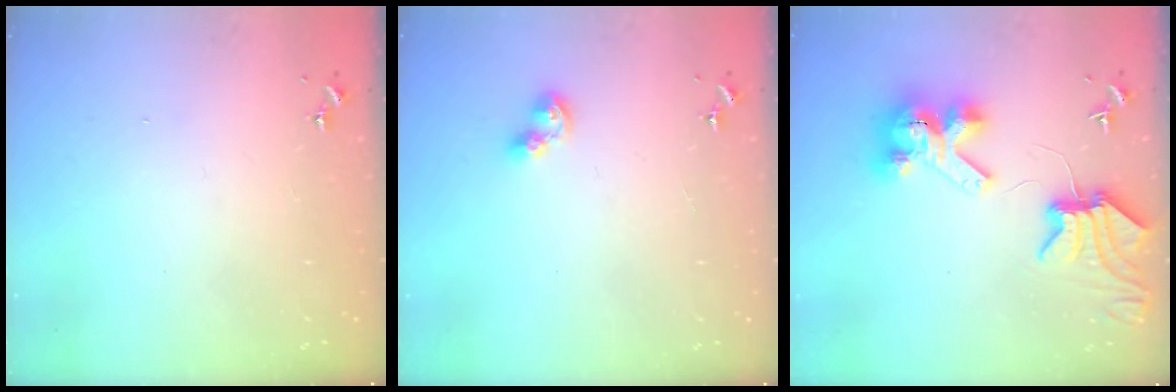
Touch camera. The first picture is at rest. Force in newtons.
{"total": 6.9, "press": 6.8, "slide": 0.9}
{"total": 10.2, "press": 10.1, "slide": 1.5}